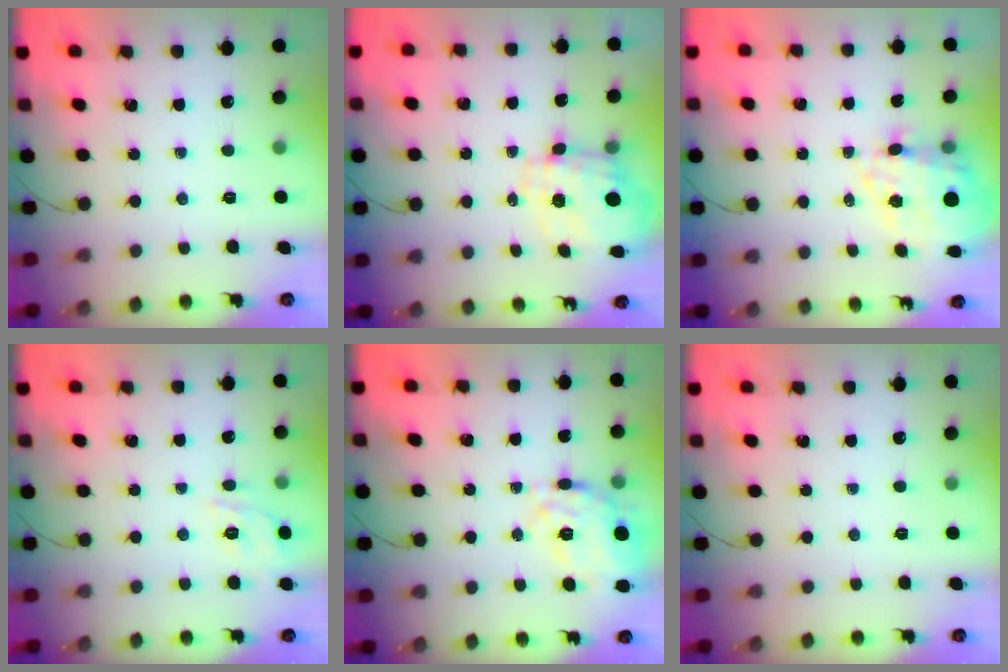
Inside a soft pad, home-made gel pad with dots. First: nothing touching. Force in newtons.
{"total": 3.5, "press": 3.2, "slide": 1.4}
{"total": 13.5, "press": 13.0, "slide": 3.4}
{"total": 8.9, "press": 8.8, "slide": 1.3}
{"total": 14.1, "press": 13.9, "slide": 2.4}
{"total": 0.0}